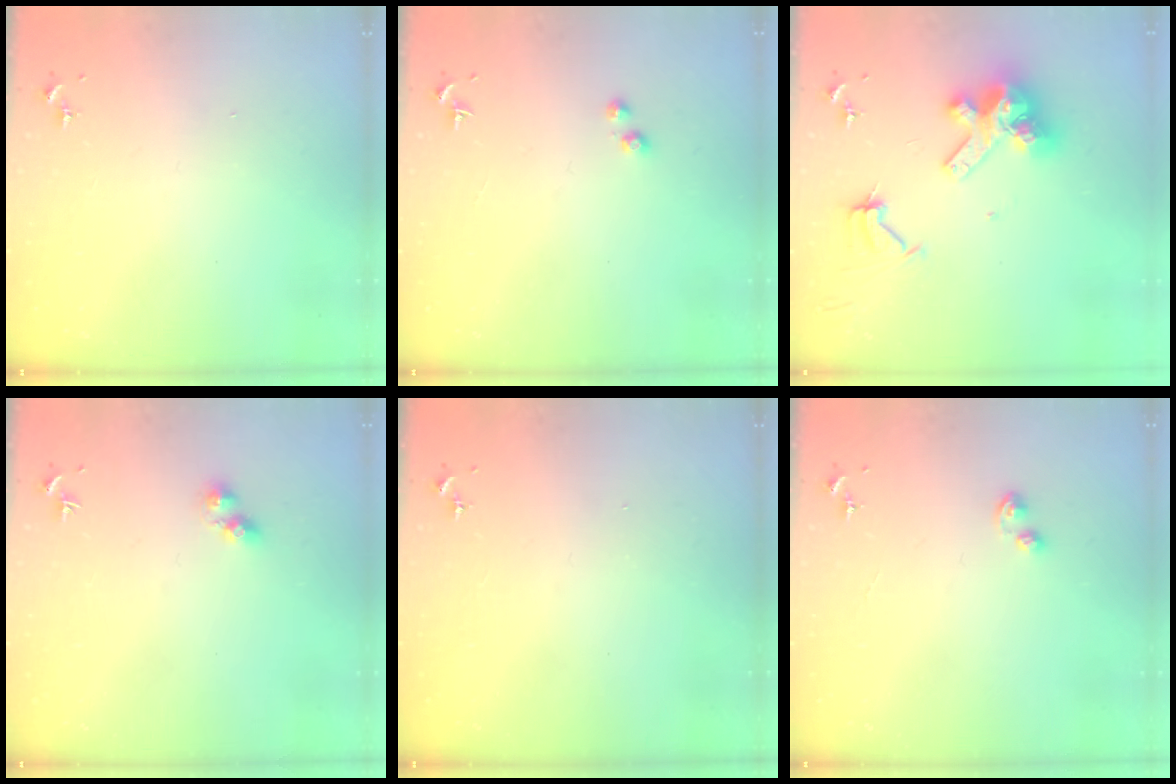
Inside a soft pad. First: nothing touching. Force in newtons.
{"total": 2.4, "press": 2.3, "slide": 0.9}
{"total": 15.5, "press": 15.4, "slide": 1.7}
{"total": 3.5, "press": 3.4, "slide": 0.8}
{"total": 0.0}
{"total": 3.3, "press": 3.2, "slide": 0.5}